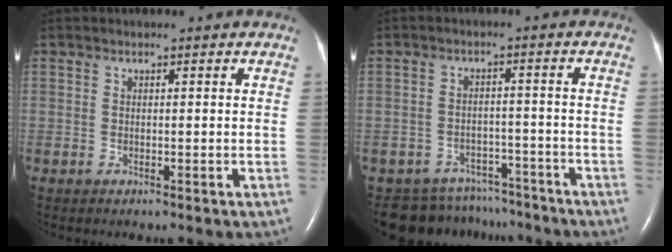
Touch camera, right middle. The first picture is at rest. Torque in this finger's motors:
{"motor_torque": [0.23, -0.23, 0.07, 0.00]}